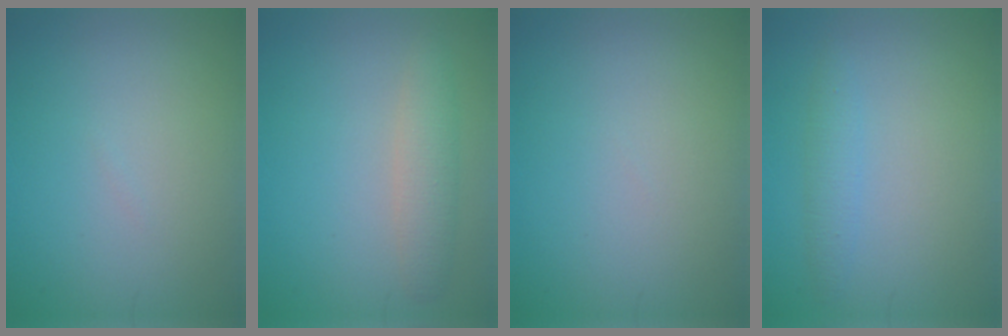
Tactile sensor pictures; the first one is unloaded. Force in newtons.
{"total": 2.5, "press": 2.5, "slide": 0.1}
{"total": 0.0}
{"total": 1.6, "press": 1.6, "slide": 0.1}